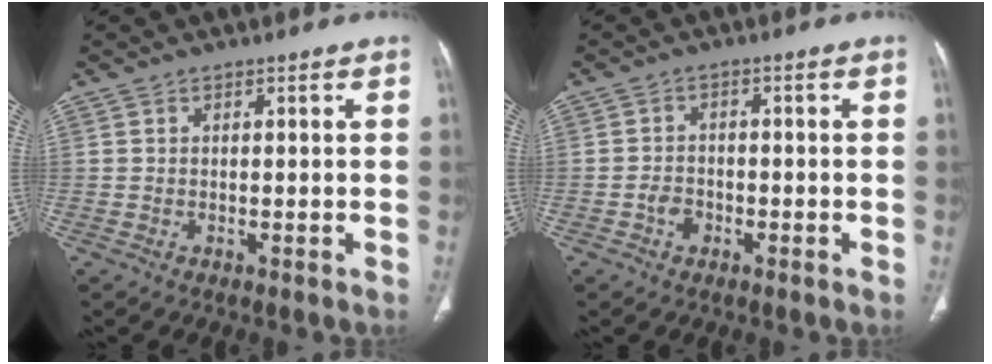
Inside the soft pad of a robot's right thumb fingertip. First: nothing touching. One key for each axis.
{"total": 2.8, "fx": -1.3, "fy": 2.0, "fz": 1.4, "tx": -0.016, "ty": 0.012, "tz": -0.024}